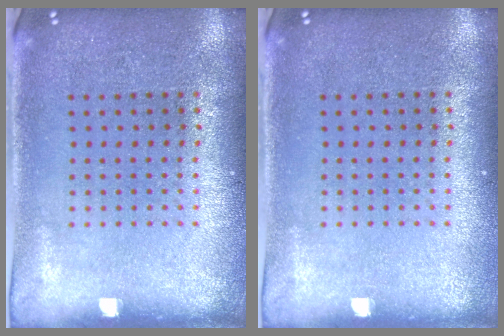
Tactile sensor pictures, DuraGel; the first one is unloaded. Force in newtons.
{"total": 0.0}